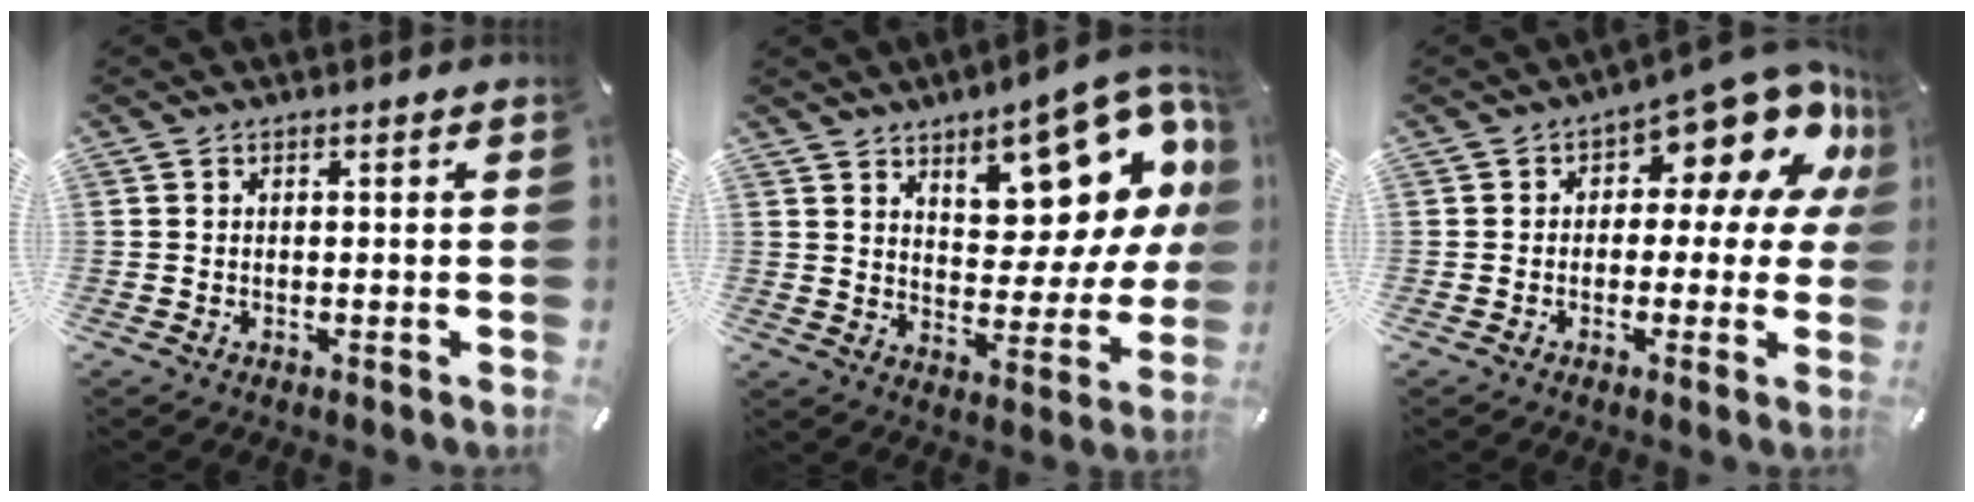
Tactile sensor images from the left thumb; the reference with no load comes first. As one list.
[{"total": 16.8, "force": [10.7, 7.6, 10.5], "torque": [-0.133, -0.078, 0.178]}, {"total": 13.0, "force": [7.6, 5.4, 9.1], "torque": [-0.119, -0.069, 0.126]}]